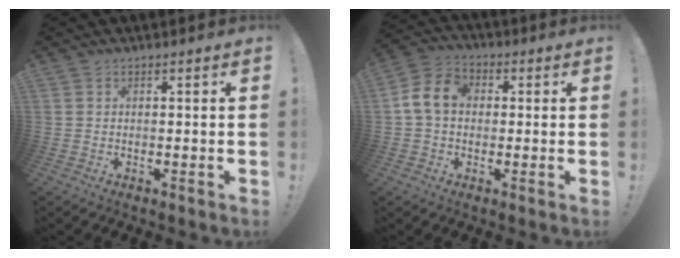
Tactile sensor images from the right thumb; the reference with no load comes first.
{"total": 9.5, "force": [0.8, 7.3, 6.1], "torque": [-0.119, 0.019, 0.019]}